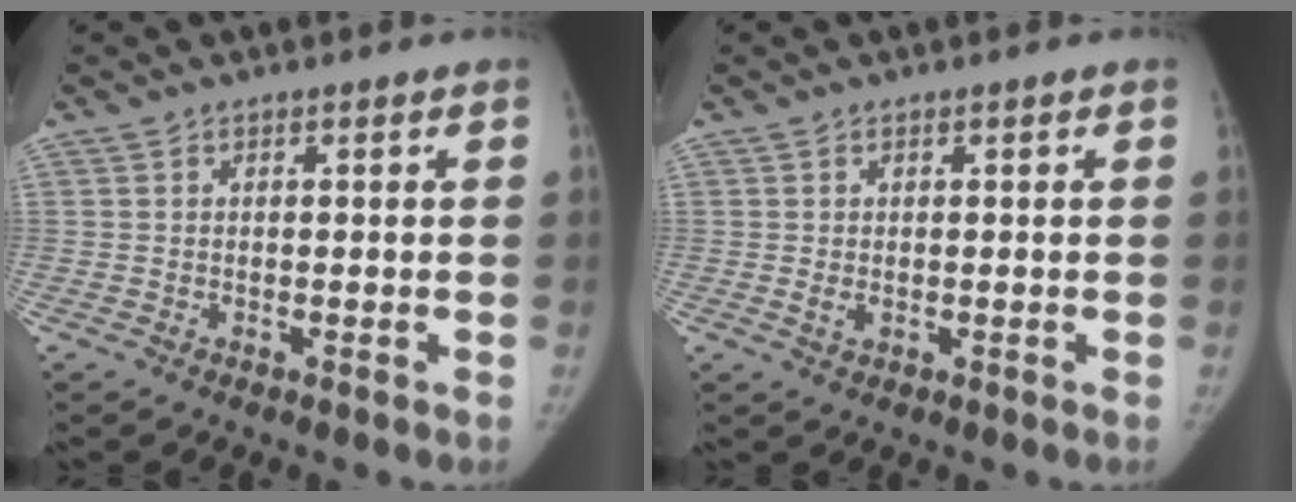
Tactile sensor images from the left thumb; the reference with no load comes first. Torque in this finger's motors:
{"motor_torque": [-0.05, 0.01, 0.56, -0.13, -0.03]}